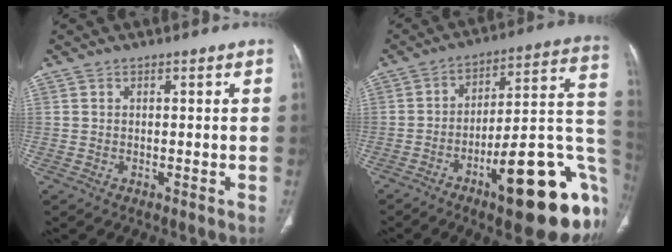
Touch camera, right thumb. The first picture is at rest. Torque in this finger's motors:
{"motor_torque": [2.94, 2.05, 1.35, -1.42, 0.23]}